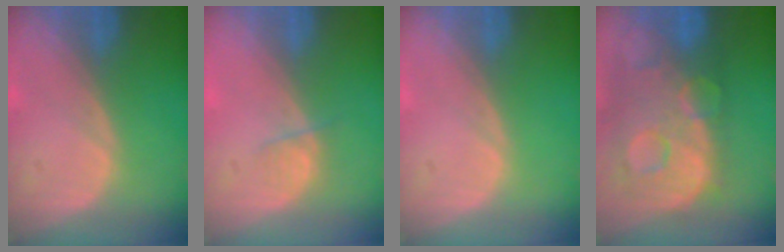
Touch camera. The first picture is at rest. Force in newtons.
{"total": 1.9, "press": 1.7, "slide": 0.8}
{"total": 0.0}
{"total": 13.8, "press": 11.3, "slide": 8.0}